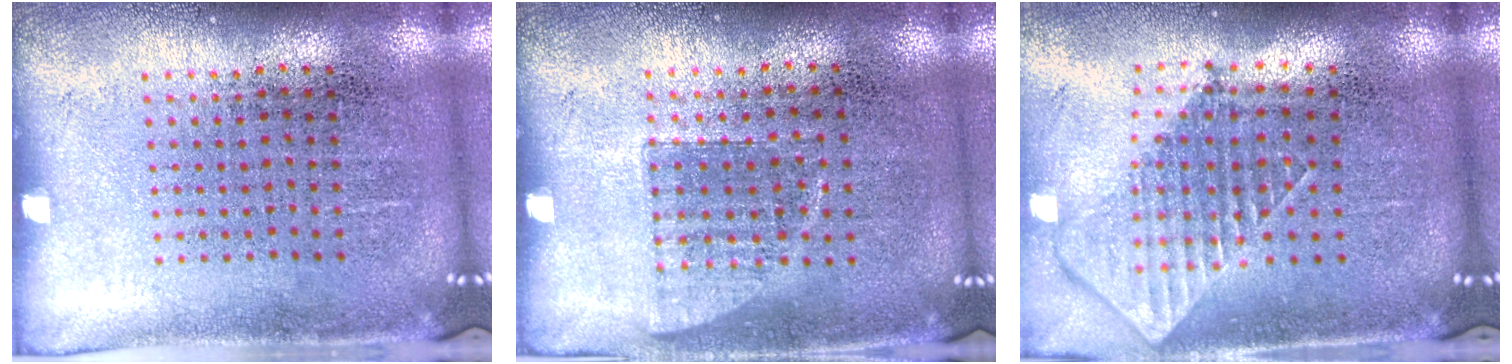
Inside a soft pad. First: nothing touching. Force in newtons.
{"total": 0.7, "press": 0.6, "slide": 0.2}
{"total": 1.8, "press": 1.4, "slide": 1.1}